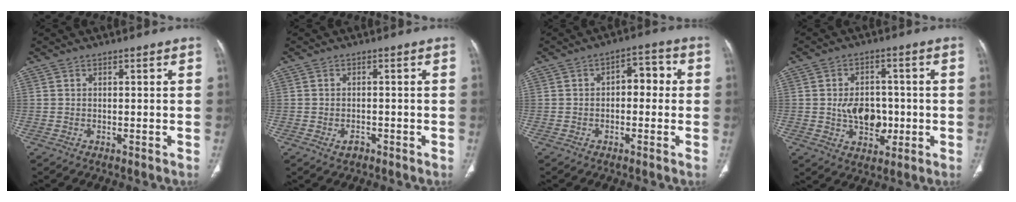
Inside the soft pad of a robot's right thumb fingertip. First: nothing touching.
{"total": 1.9, "force": [-1.0, 1.3, 1.0], "torque": [-0.016, 0.006, -0.011]}
{"total": 5.6, "force": [0.0, 3.4, 4.4], "torque": [-0.036, 0.023, -0.009]}
{"total": 9.1, "force": [-0.8, 6.6, 6.2], "torque": [-0.071, 0.008, -0.005]}